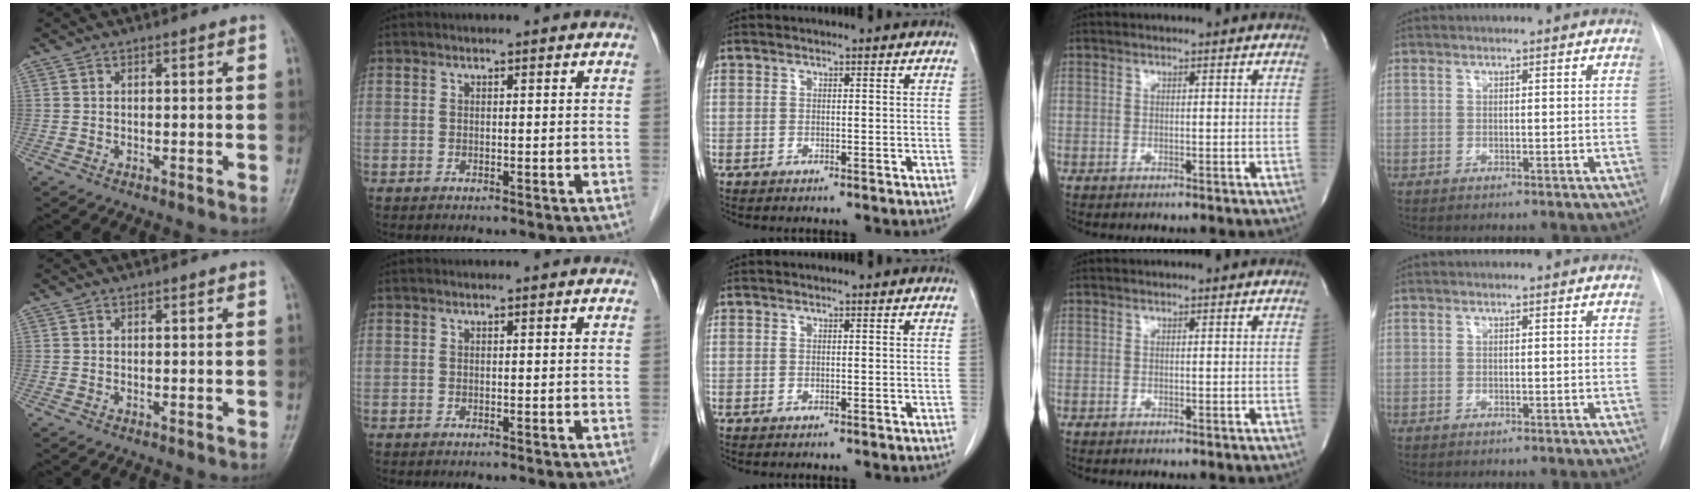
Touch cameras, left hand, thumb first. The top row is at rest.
{}